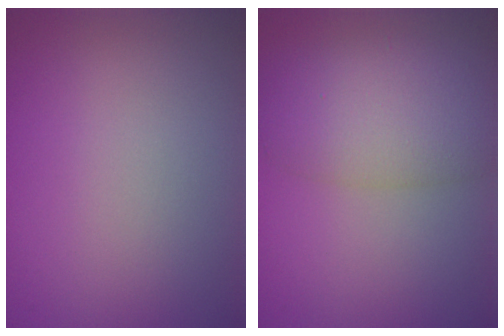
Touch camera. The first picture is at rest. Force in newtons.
{"total": 6.6, "press": 6.6, "slide": 0.3}